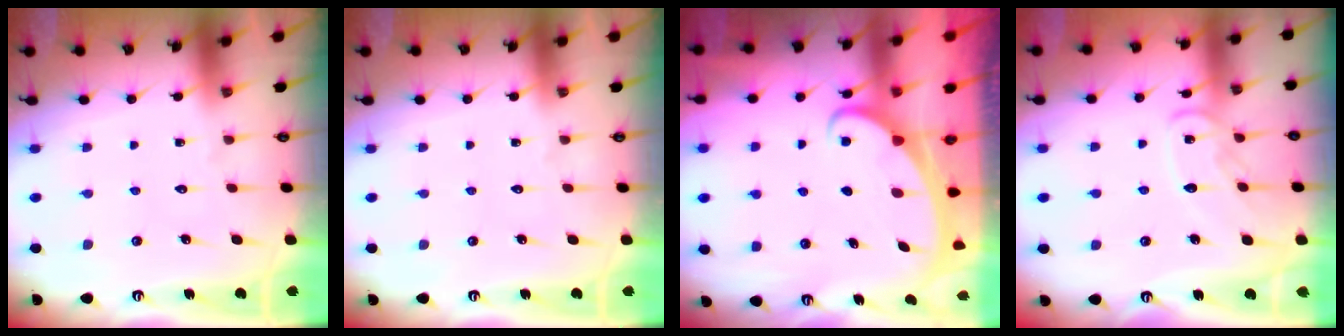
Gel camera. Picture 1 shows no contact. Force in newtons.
{"total": 0.0}
{"total": 2.4, "press": 2.4, "slide": 0.3}
{"total": 10.3, "press": 10.2, "slide": 0.7}